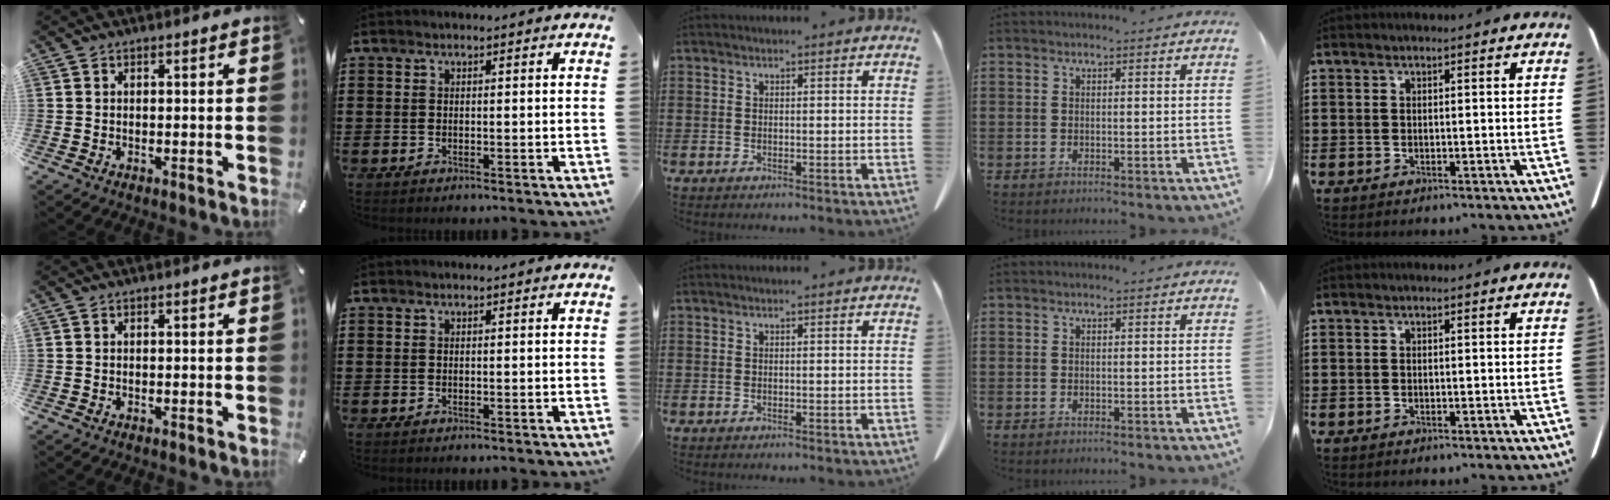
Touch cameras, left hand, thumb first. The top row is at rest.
{}